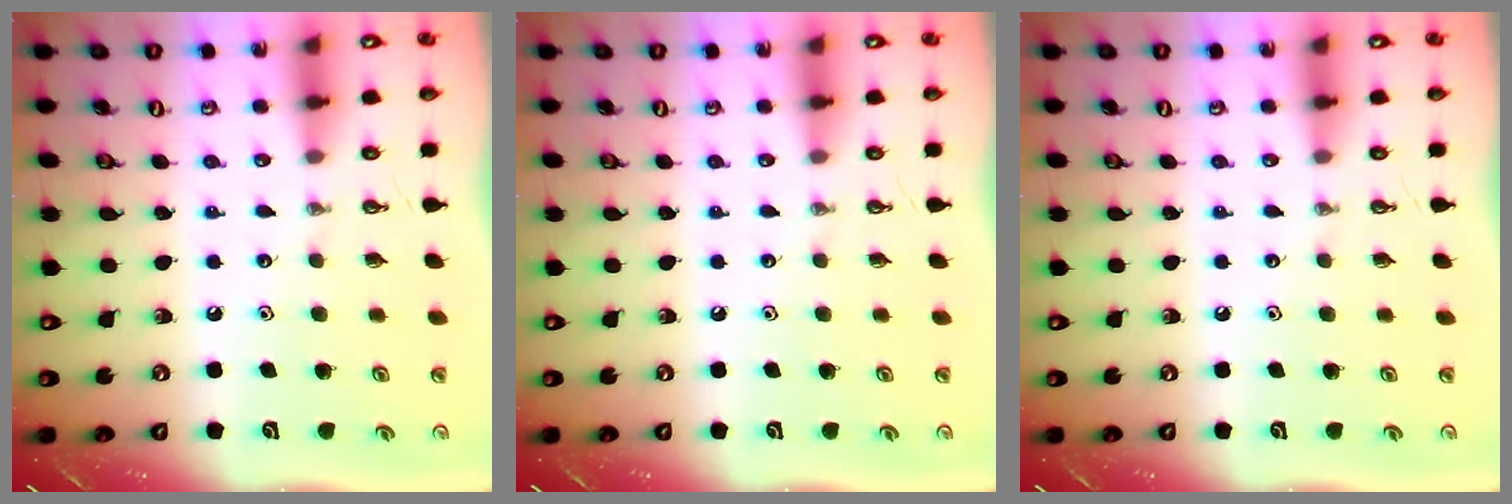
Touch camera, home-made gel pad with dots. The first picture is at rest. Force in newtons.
{"total": 0.0}
{"total": 0.0}